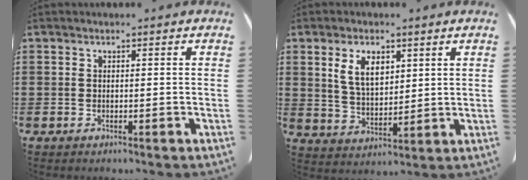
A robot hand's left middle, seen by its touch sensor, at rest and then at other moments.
{"total": 6.1, "force": [3.3, 3.3, 3.8], "torque": [-0.079, 0.007, 0.059]}